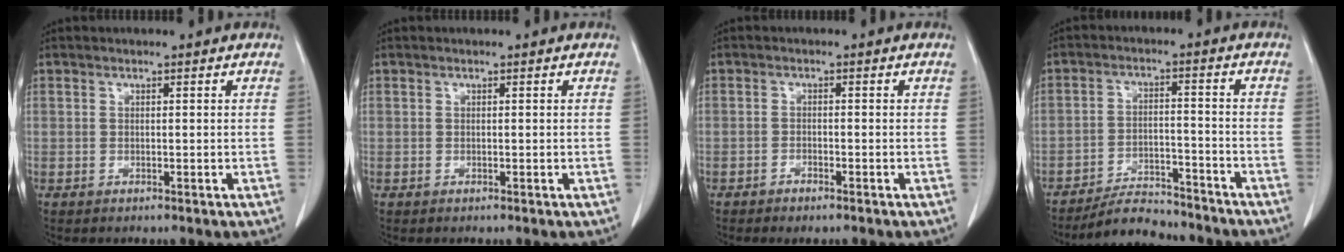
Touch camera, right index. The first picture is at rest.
{"total": 0.0}
{"total": 2.0, "force": [-1.5, 0.7, 1.2], "torque": [-0.019, 0.000, -0.019]}
{"total": 8.5, "force": [-8.1, 1.9, 1.8], "torque": [-0.026, 0.004, -0.133]}